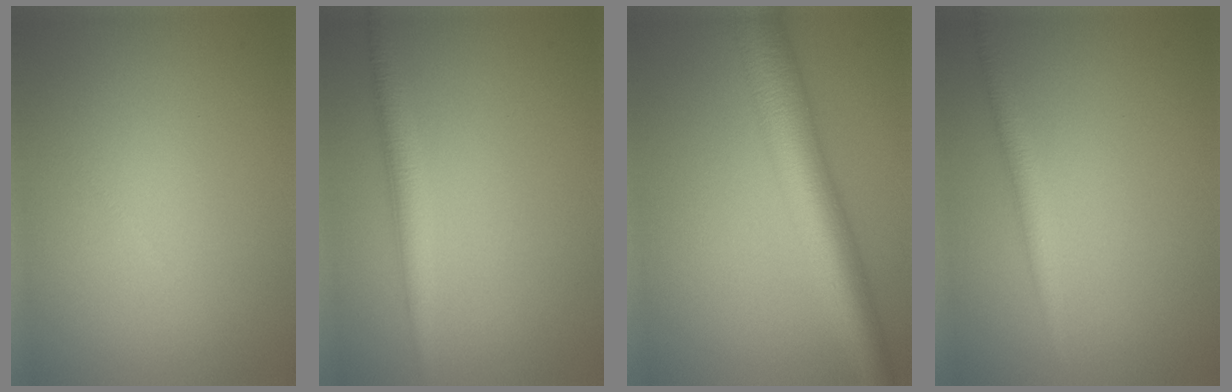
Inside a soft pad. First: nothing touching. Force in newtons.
{"total": 2.6, "press": 2.6, "slide": 0.1}
{"total": 7.6, "press": 7.6, "slide": 0.1}
{"total": 2.0, "press": 2.0, "slide": 0.0}